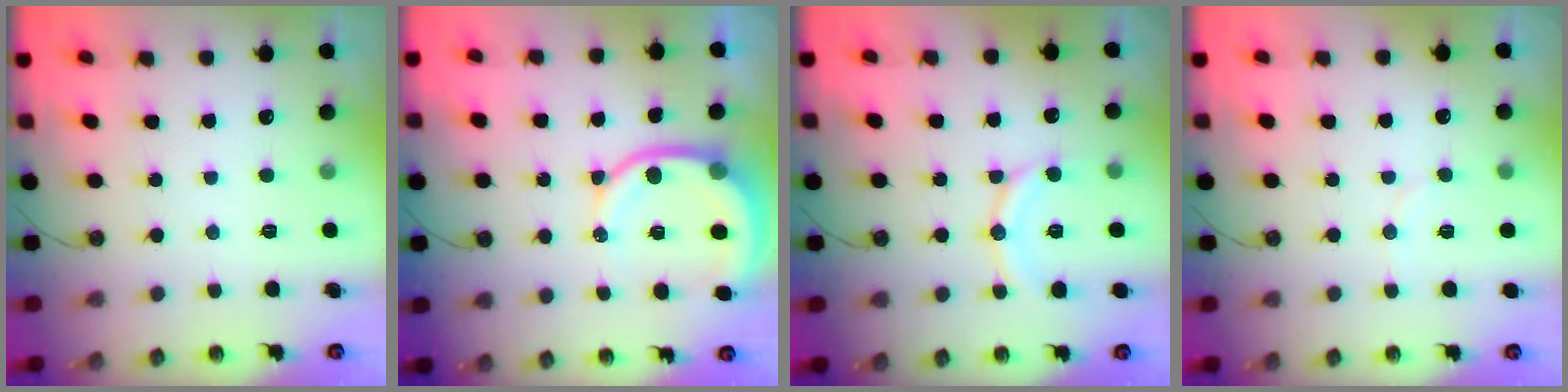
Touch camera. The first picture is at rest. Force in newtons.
{"total": 10.9, "press": 10.8, "slide": 1.5}
{"total": 12.2, "press": 12.1, "slide": 1.2}
{"total": 4.8, "press": 4.7, "slide": 0.8}